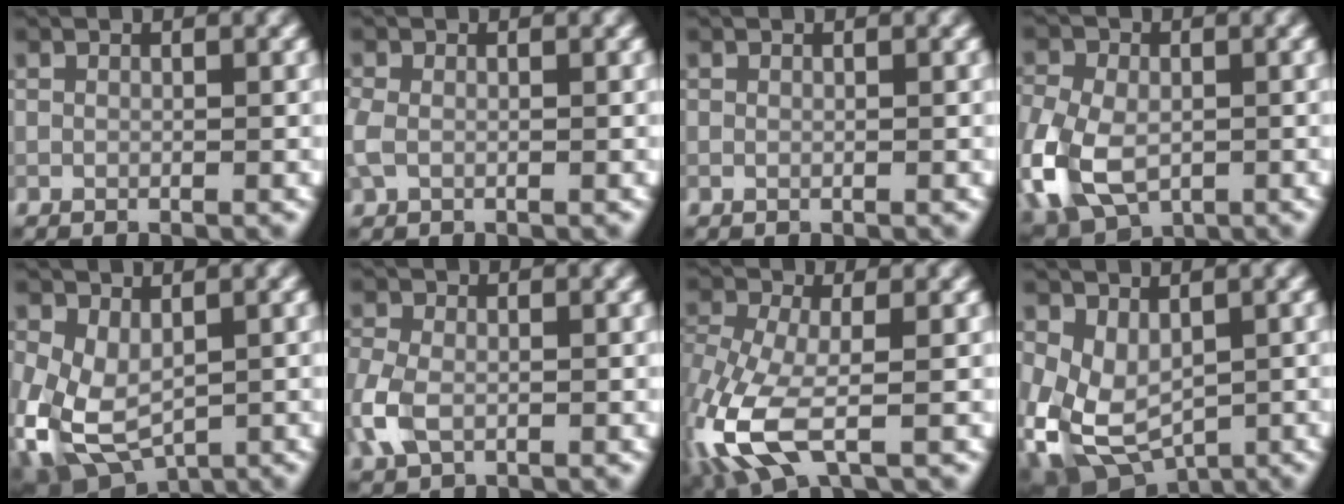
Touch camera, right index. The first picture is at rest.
{"total": 1.7, "force": [-0.3, 1.3, 1.1], "torque": [-0.033, 0.000, -0.010]}
{"total": 0.0}
{"total": 10.0, "force": [-3.0, 6.6, 6.9], "torque": [-0.171, -0.028, -0.062]}
{"total": 7.1, "force": [-1.7, 4.3, 5.3], "torque": [-0.134, -0.014, -0.024]}
{"total": 3.9, "force": [-1.2, 2.6, 2.7], "torque": [-0.078, -0.005, -0.030]}
{"total": 7.4, "force": [-2.8, 3.1, 6.1], "torque": [-0.149, -0.006, -0.066]}
{"total": 6.8, "force": [-0.9, 4.7, 4.8], "torque": [-0.110, -0.022, -0.003]}